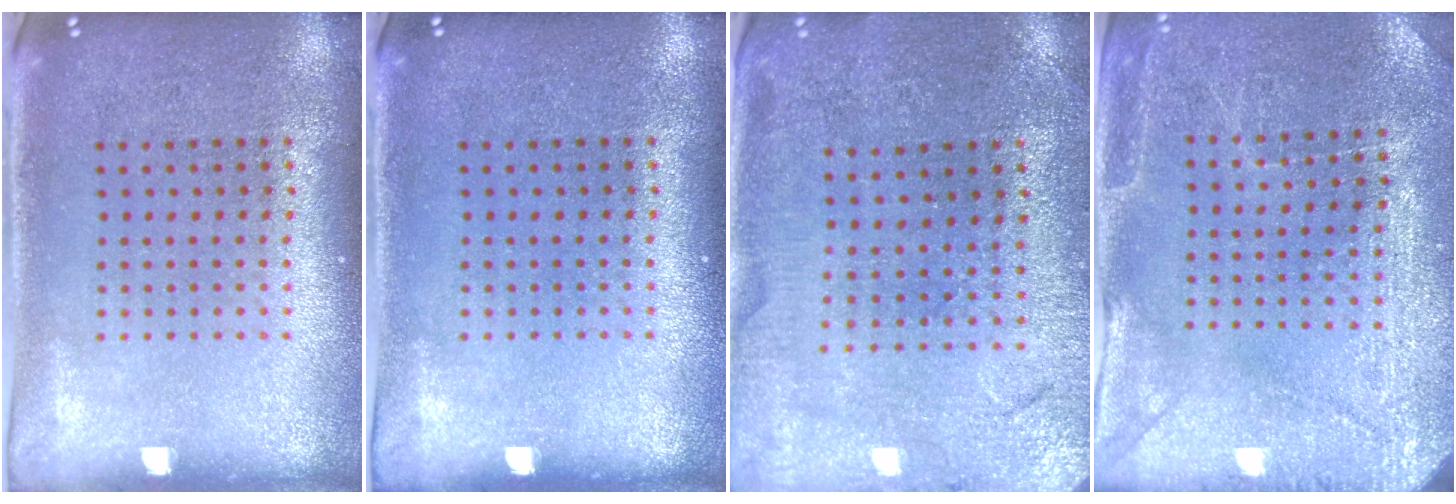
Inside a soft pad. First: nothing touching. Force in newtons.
{"total": 0.0}
{"total": 0.7, "press": 0.7, "slide": 0.1}
{"total": 2.8, "press": 2.8, "slide": 0.4}